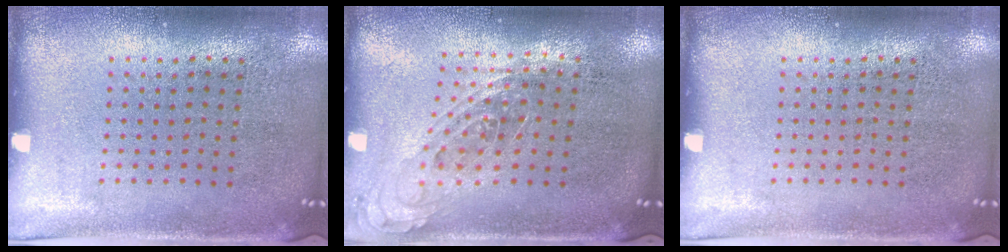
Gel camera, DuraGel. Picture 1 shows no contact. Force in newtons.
{"total": 0.8, "press": 0.7, "slide": 0.3}
{"total": 0.0}